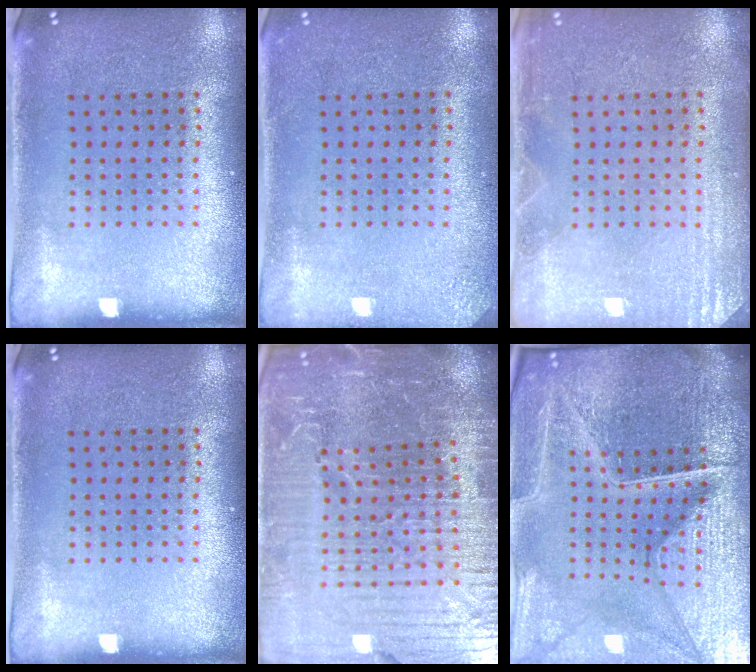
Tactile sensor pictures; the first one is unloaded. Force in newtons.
{"total": 1.7, "press": 1.7, "slide": 0.2}
{"total": 2.7, "press": 2.7, "slide": 0.3}
{"total": 0.0}
{"total": 7.1, "press": 6.2, "slide": 3.6}
{"total": 6.8, "press": 6.0, "slide": 3.2}